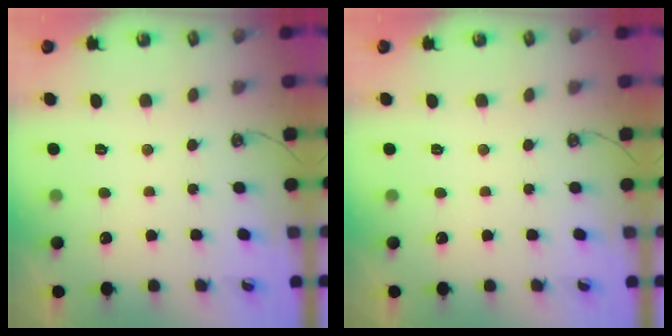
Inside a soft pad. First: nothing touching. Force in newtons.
{"total": 0.0}